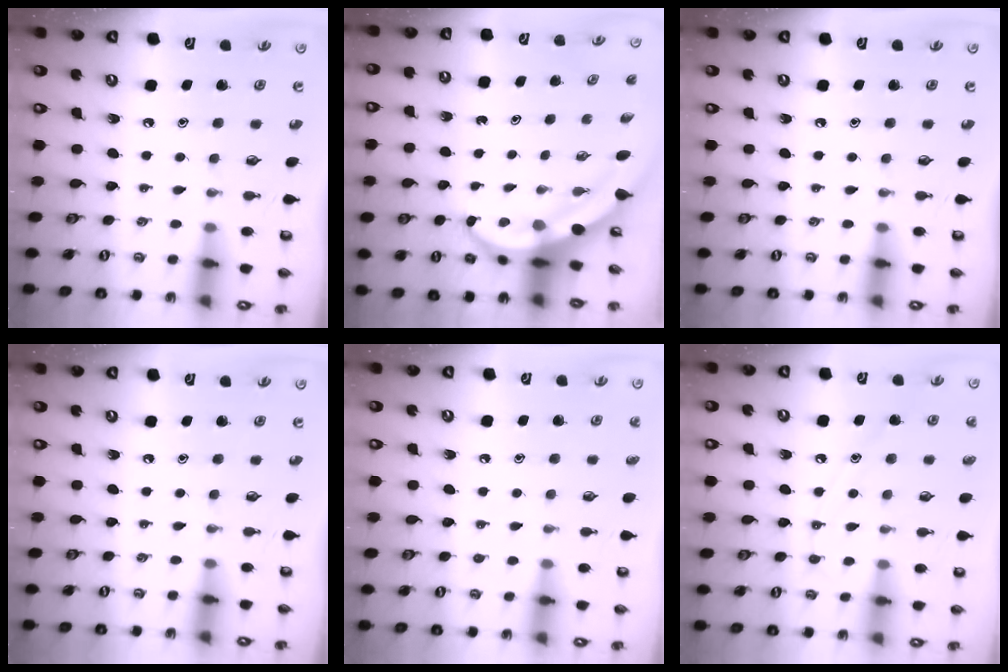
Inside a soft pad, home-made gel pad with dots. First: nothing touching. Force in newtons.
{"total": 6.2, "press": 6.0, "slide": 1.5}
{"total": 0.0}
{"total": 0.0}
{"total": 4.1, "press": 4.1, "slide": 0.5}
{"total": 8.0, "press": 7.9, "slide": 0.6}